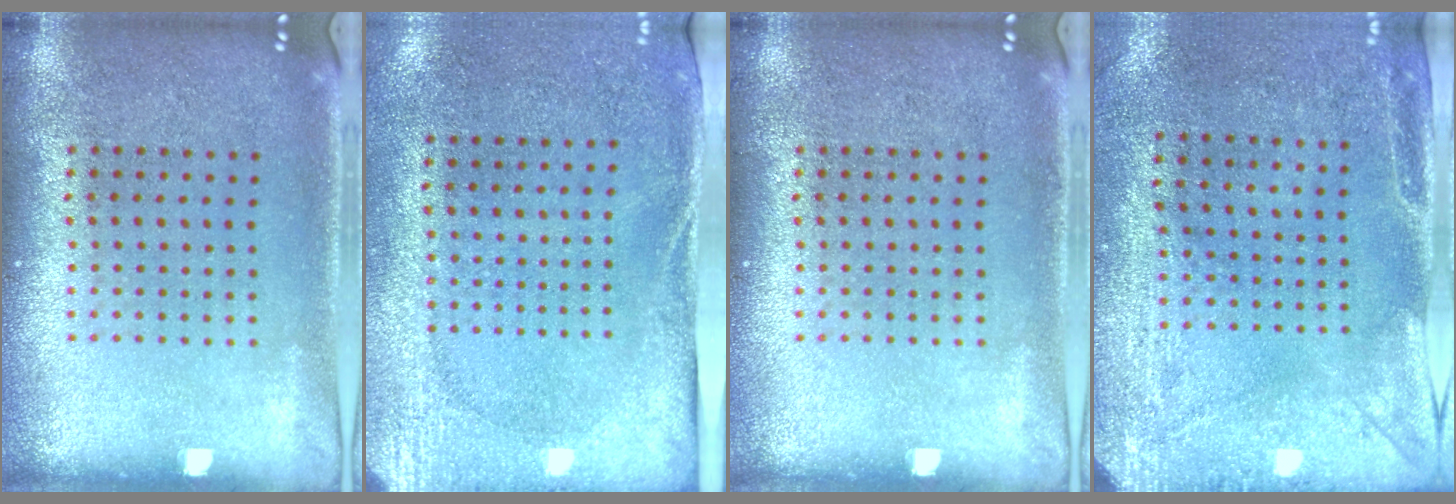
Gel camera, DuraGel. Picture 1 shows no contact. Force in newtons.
{"total": 2.7, "press": 2.1, "slide": 1.7}
{"total": 0.0}
{"total": 2.9, "press": 2.3, "slide": 1.8}